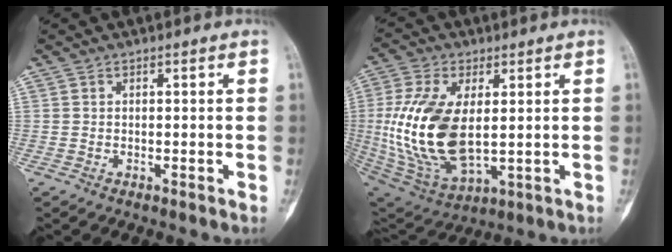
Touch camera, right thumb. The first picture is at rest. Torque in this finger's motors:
{"motor_torque": [2.49, 2.51, 1.47, -1.30, 0.55]}